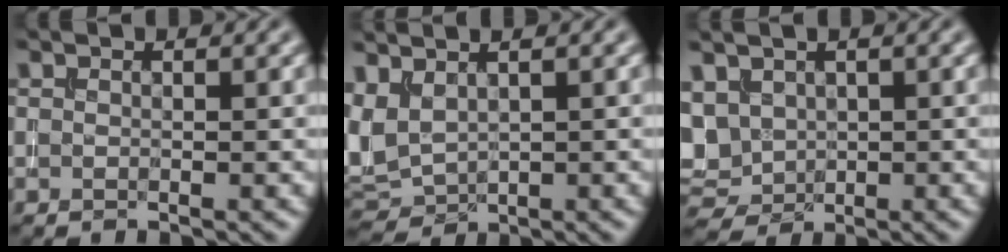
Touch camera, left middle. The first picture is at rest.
{"total": 3.3, "force": [1.0, 2.3, 2.2], "torque": [-0.063, 0.008, 0.023]}
{"total": 4.2, "force": [1.1, 3.4, 2.3], "torque": [-0.071, 0.001, 0.028]}